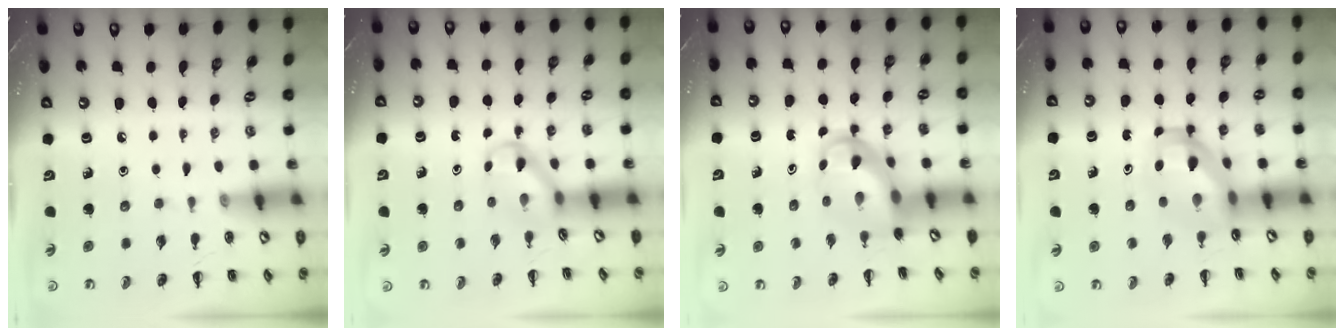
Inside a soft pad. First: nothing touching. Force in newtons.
{"total": 3.6, "press": 3.5, "slide": 0.6}
{"total": 5.5, "press": 5.5, "slide": 0.5}
{"total": 5.3, "press": 5.1, "slide": 1.5}